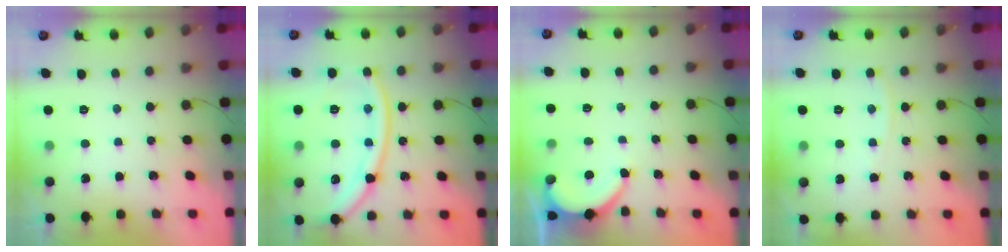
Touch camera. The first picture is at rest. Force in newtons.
{"total": 16.5, "press": 16.5, "slide": 1.5}
{"total": 4.3, "press": 4.2, "slide": 0.4}
{"total": 2.9, "press": 2.9, "slide": 0.3}